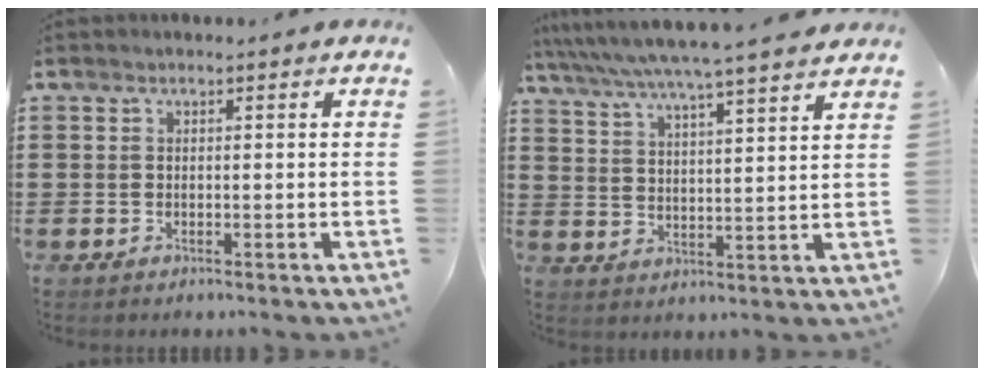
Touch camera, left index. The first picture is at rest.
{"total": 6.0, "force": [5.4, -0.7, 2.7], "torque": [-0.071, -0.033, 0.090]}